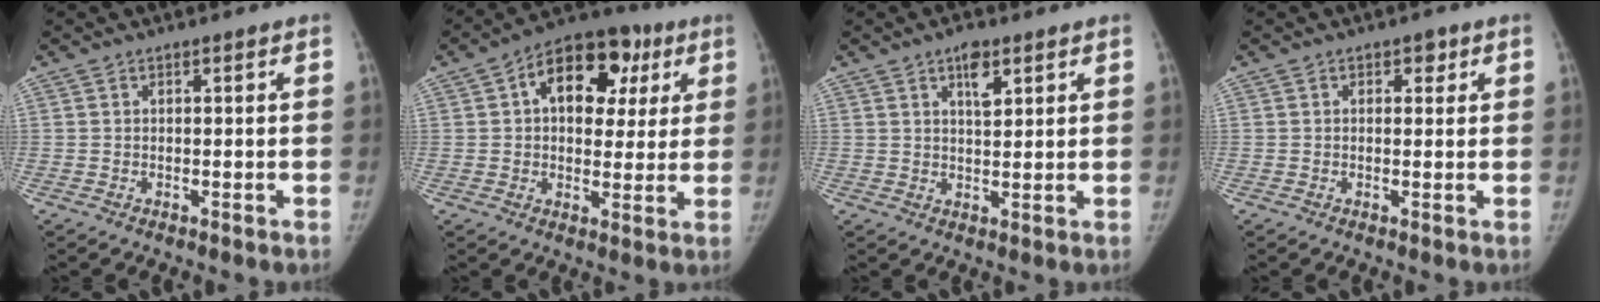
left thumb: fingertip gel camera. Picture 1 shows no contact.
{"total": 16.0, "force": [5.3, 10.4, 10.9], "torque": [-0.104, 0.014, 0.073]}
{"total": 4.8, "force": [2.6, 2.1, 3.4], "torque": [-0.043, -0.011, 0.041]}
{"total": 2.1, "force": [1.0, 1.4, 1.2], "torque": [0.006, -0.001, 0.010]}